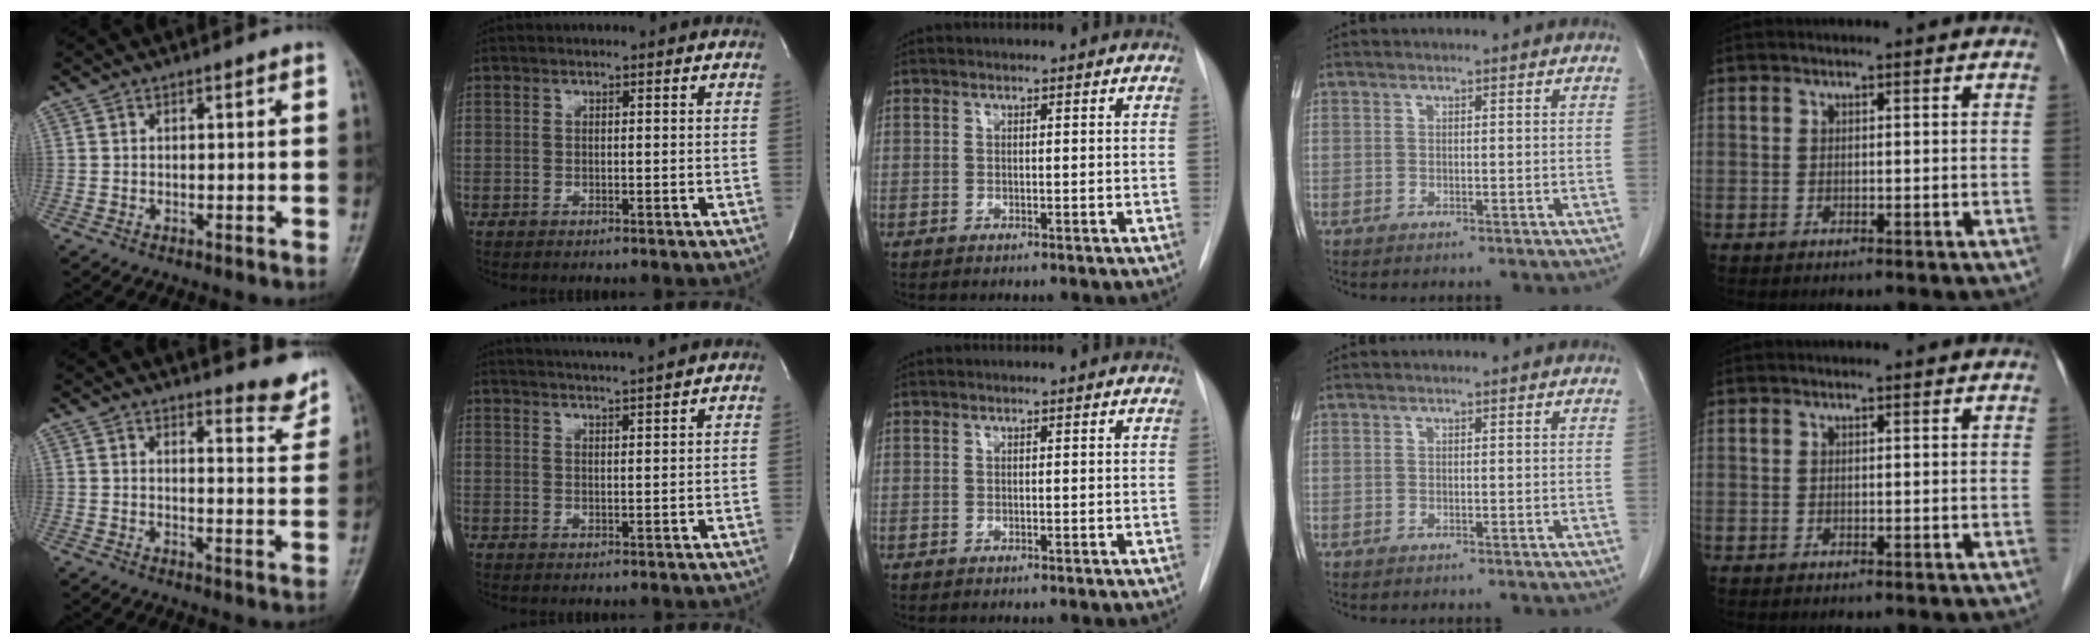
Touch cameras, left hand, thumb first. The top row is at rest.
{"thumb": {"total": 5.8, "force": [5.6, 1.2, 1.1], "torque": [0.002, -0.056, 0.060]}, "index": {"total": 6.0, "force": [5.5, -1.1, 2.0], "torque": [-0.037, 0.008, 0.081]}}